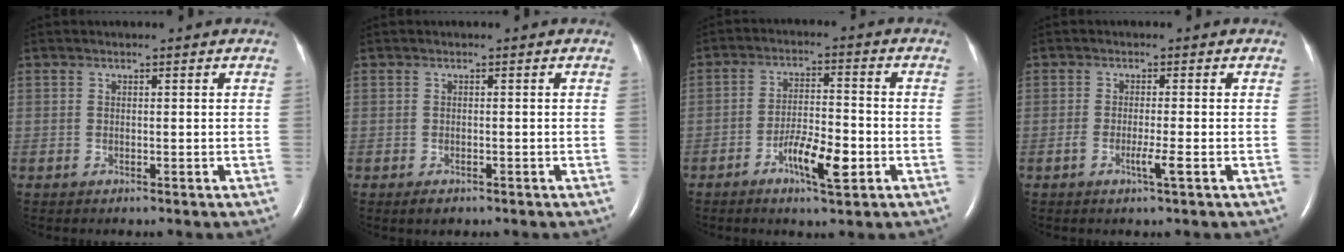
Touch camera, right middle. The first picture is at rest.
{"total": 1.4, "force": [-0.9, 0.6, 0.8], "torque": [-0.016, -0.001, -0.008]}
{"total": 6.9, "force": [-3.1, 1.4, 6.1], "torque": [-0.114, -0.002, -0.052]}
{"total": 2.5, "force": [-1.0, -0.3, 2.2], "torque": [-0.044, -0.004, -0.019]}